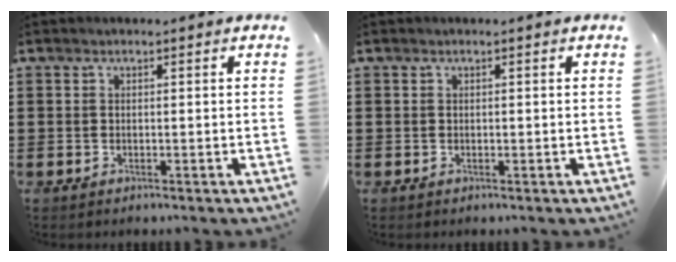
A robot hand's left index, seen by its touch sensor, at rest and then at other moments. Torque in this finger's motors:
{"motor_torque": [0.06, 0.00, 0.01, 0.00]}